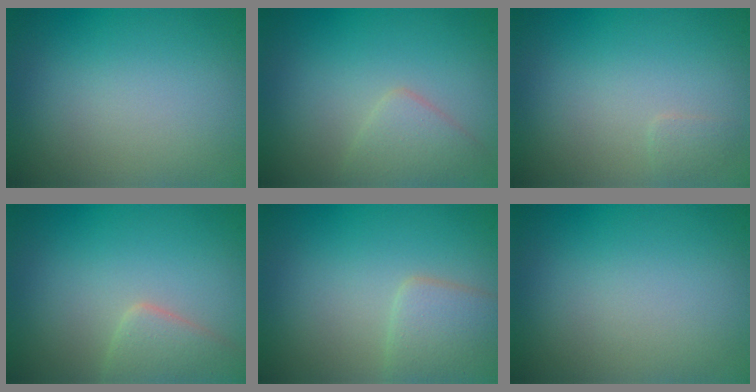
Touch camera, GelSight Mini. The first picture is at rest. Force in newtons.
{"total": 2.3, "press": 2.3, "slide": 0.1}
{"total": 0.7, "press": 0.7, "slide": 0.0}
{"total": 2.8, "press": 2.8, "slide": 0.2}
{"total": 2.9, "press": 2.9, "slide": 0.2}
{"total": 0.0}